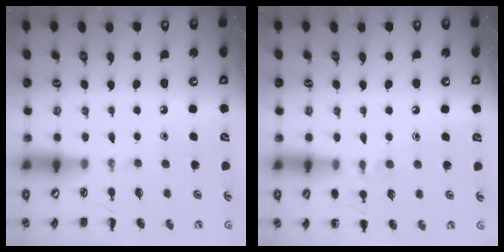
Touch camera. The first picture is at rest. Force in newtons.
{"total": 7.1, "press": 6.9, "slide": 1.7}